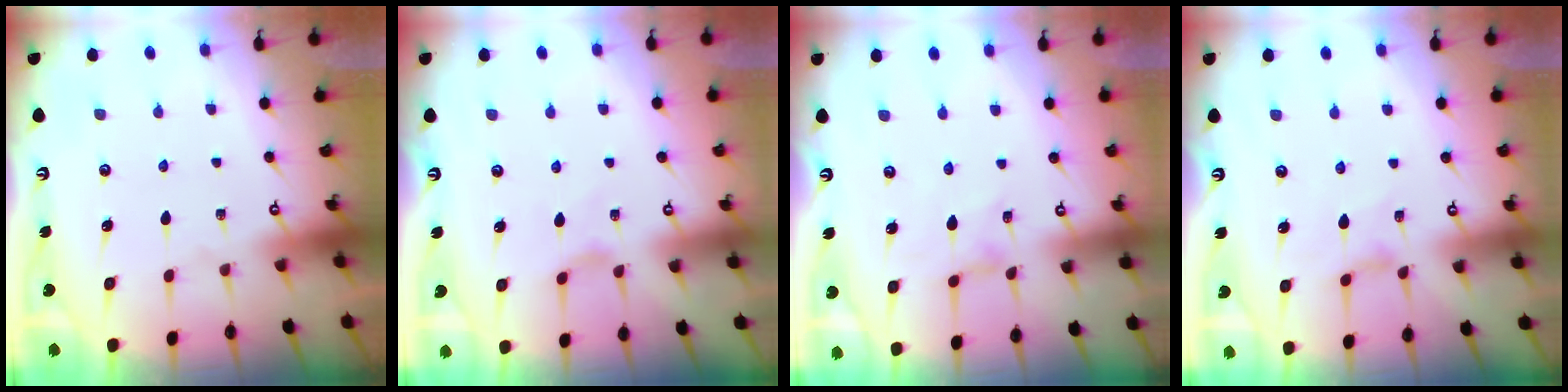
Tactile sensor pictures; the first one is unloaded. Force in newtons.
{"total": 2.0, "press": 2.0, "slide": 0.4}
{"total": 0.6, "press": 0.5, "slide": 0.3}
{"total": 2.9, "press": 2.9, "slide": 0.4}